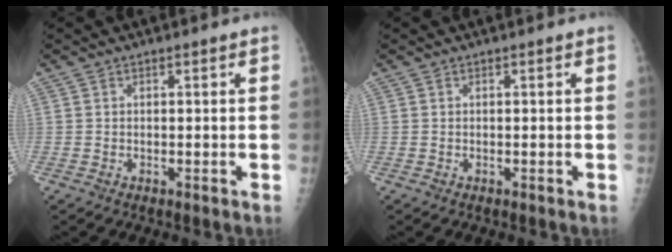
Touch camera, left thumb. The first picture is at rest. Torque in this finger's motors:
{"motor_torque": [0.00, 0.00, 0.00, 0.00, 0.00]}